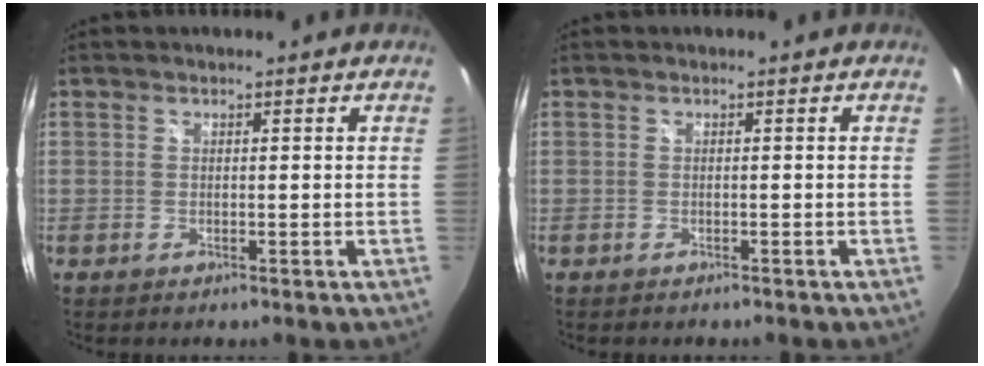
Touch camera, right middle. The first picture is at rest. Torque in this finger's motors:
{"motor_torque": [-0.47, 0.10, 0.10, 0.00]}